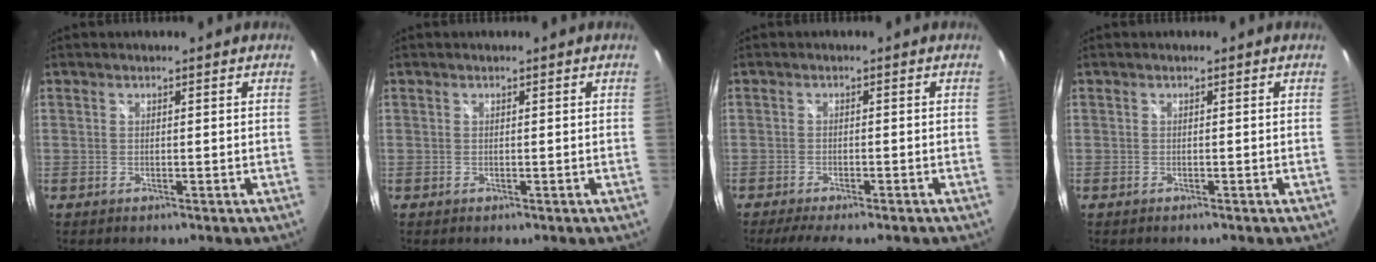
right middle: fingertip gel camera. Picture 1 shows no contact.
{"total": 0.0}
{"total": 6.5, "force": [-5.4, 0.5, 3.7], "torque": [-0.077, -0.022, -0.082]}
{"total": 0.0}